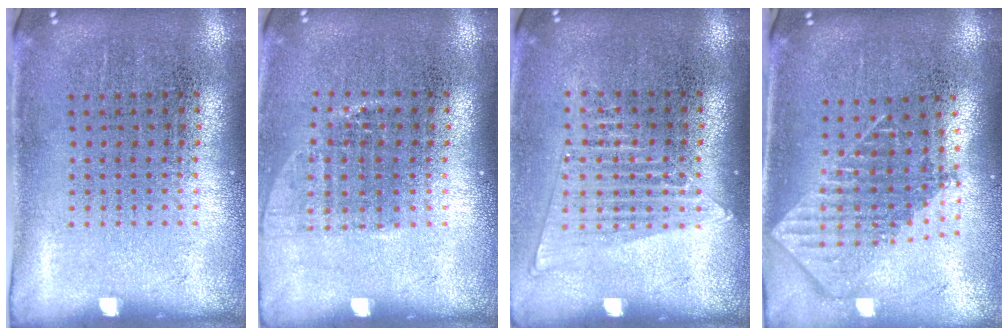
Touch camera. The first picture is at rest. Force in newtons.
{"total": 1.0, "press": 0.9, "slide": 0.6}
{"total": 1.3, "press": 1.2, "slide": 0.6}
{"total": 1.9, "press": 1.5, "slide": 1.3}